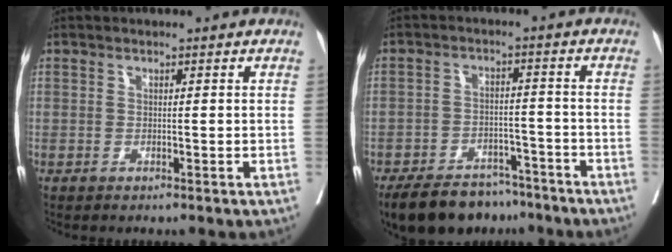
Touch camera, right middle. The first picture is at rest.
{"total": 12.1, "force": [-10.2, 5.2, 4.0], "torque": [-0.057, 0.001, -0.149]}